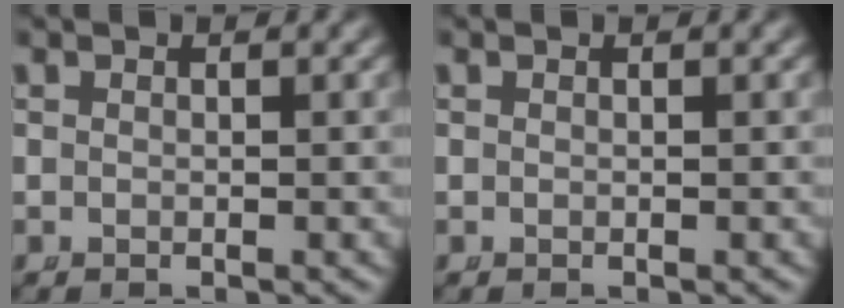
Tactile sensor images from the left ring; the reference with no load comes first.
{"total": 0.0}